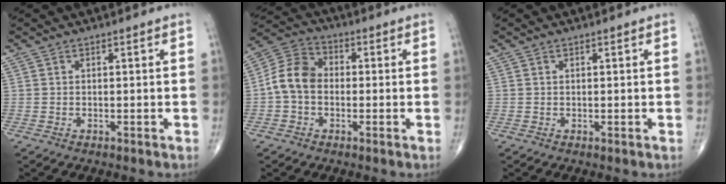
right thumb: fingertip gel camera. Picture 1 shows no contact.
{"total": 8.4, "force": [-0.9, 6.4, 5.4], "torque": [-0.090, 0.028, -0.032]}
{"total": 0.0}